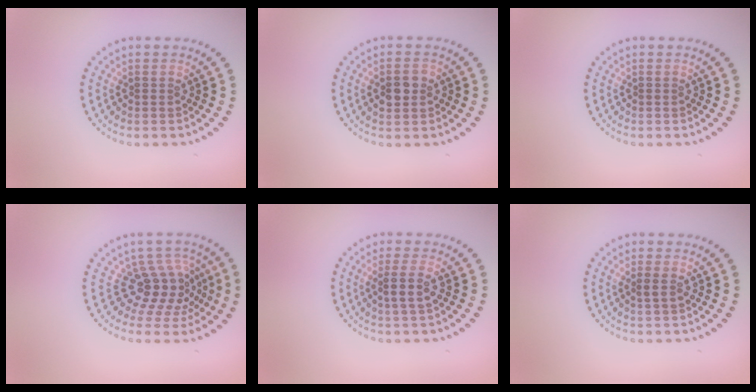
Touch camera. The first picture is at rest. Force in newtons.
{"total": 2.0, "press": 2.0, "slide": 0.1}
{"total": 0.0}
{"total": 3.9, "press": 2.7, "slide": 2.7}
{"total": 2.1, "press": 1.7, "slide": 1.2}
{"total": 1.0, "press": 0.9, "slide": 0.3}